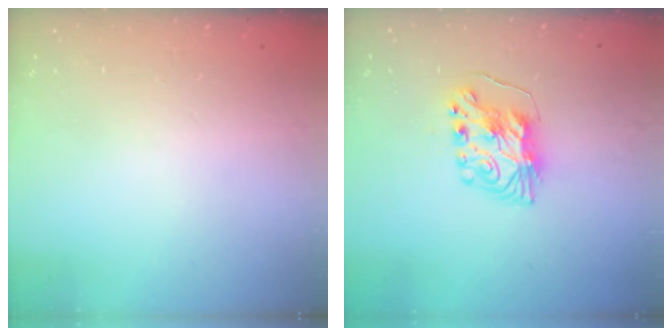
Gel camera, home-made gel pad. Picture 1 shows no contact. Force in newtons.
{"total": 8.2, "press": 8.2, "slide": 0.6}